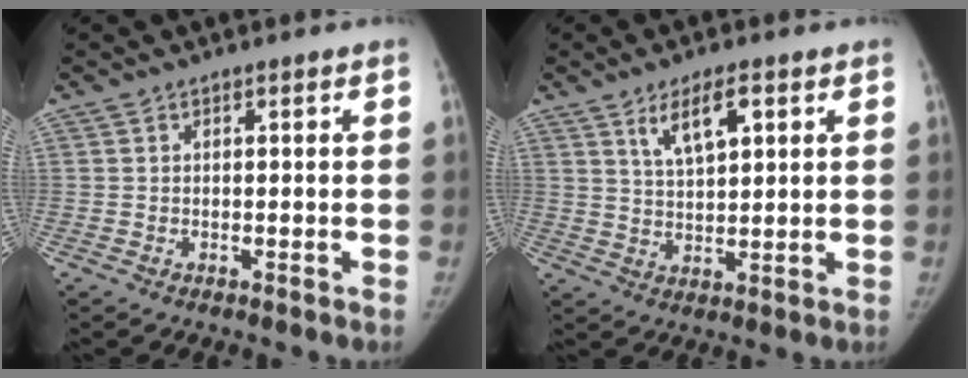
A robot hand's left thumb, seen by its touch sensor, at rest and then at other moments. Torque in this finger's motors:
{"motor_torque": [0.14, 0.21, 0.91, -0.83, 0.08]}